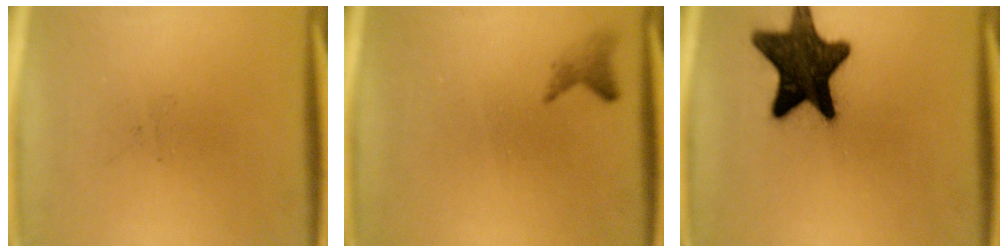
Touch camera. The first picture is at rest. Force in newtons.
{"total": 1.4}
{"total": 16.1}